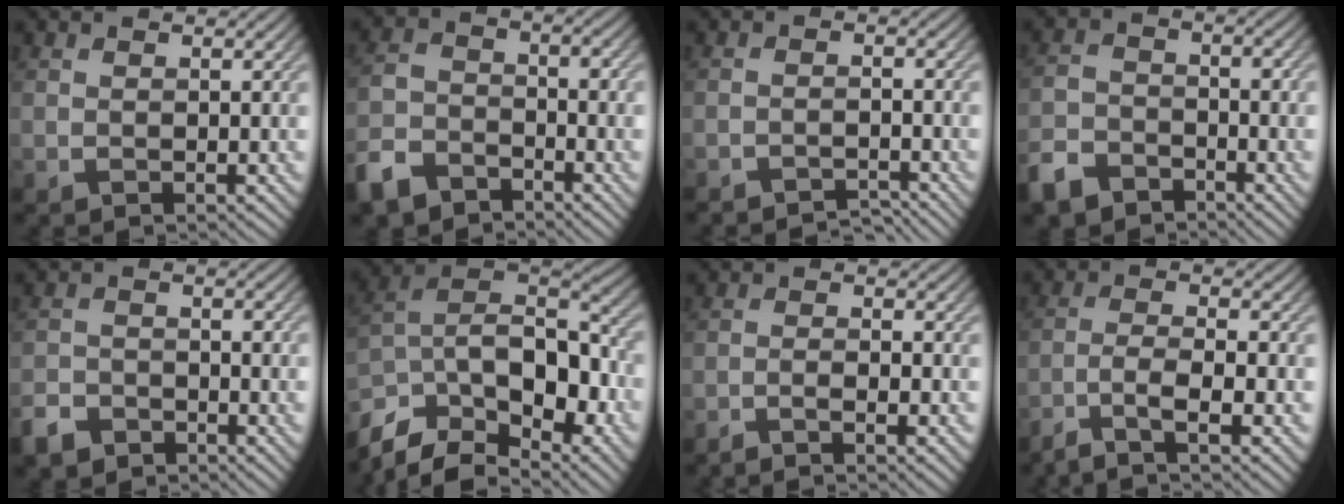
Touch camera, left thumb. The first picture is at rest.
{"total": 7.2, "force": [-5.3, 3.8, 3.0], "torque": [-0.075, -0.007, -0.118]}
{"total": 3.1, "force": [-3.0, 0.3, 0.7], "torque": [-0.009, 0.004, -0.051]}
{"total": 6.1, "force": [-4.7, 3.1, 2.3], "torque": [-0.056, -0.006, -0.103]}
{"total": 3.9, "force": [-3.1, 1.9, 1.3], "torque": [-0.027, -0.004, -0.066]}
{"total": 15.8, "force": [-9.0, 8.4, 9.8], "torque": [-0.229, -0.023, -0.141]}
{"total": 3.6, "force": [-2.5, 0.4, 2.6], "torque": [-0.046, 0.008, -0.056]}
{"total": 6.6, "force": [-4.4, 1.3, 4.7], "torque": [-0.081, 0.002, -0.091]}